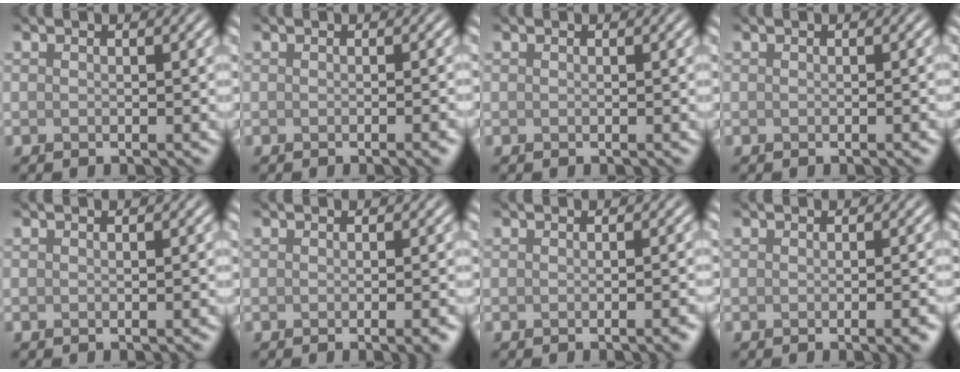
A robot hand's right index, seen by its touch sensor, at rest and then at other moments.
{"total": 2.1, "force": [-0.7, 0.6, 1.8], "torque": [-0.011, 0.001, -0.009]}
{"total": 0.0}
{"total": 0.9, "force": [-0.3, 0.2, 0.8], "torque": [-0.006, 0.003, -0.006]}
{"total": 0.6, "force": [-0.2, 0.1, 0.6], "torque": [-0.004, 0.003, -0.004]}
{"total": 2.5, "force": [-0.8, 0.8, 2.3], "torque": [-0.013, 0.000, -0.010]}
{"total": 2.1, "force": [-0.8, 0.6, 1.9], "torque": [-0.012, 0.002, -0.010]}
{"total": 2.5, "force": [-0.9, 0.8, 2.2], "torque": [-0.015, 0.002, -0.011]}